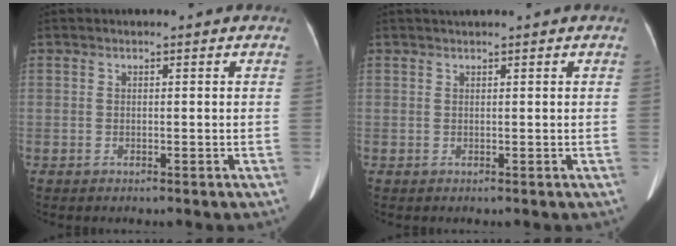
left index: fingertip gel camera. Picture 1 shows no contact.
{"total": 0.6, "force": [0.5, -0.2, 0.3], "torque": [-0.008, 0.009, 0.017]}